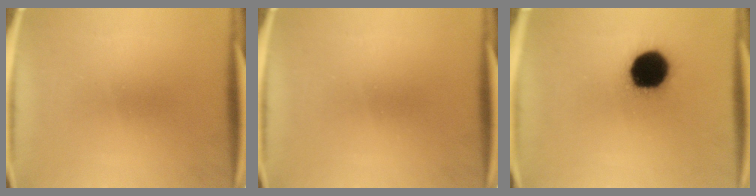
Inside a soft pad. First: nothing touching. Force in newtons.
{"total": 0.0}
{"total": 15.1}